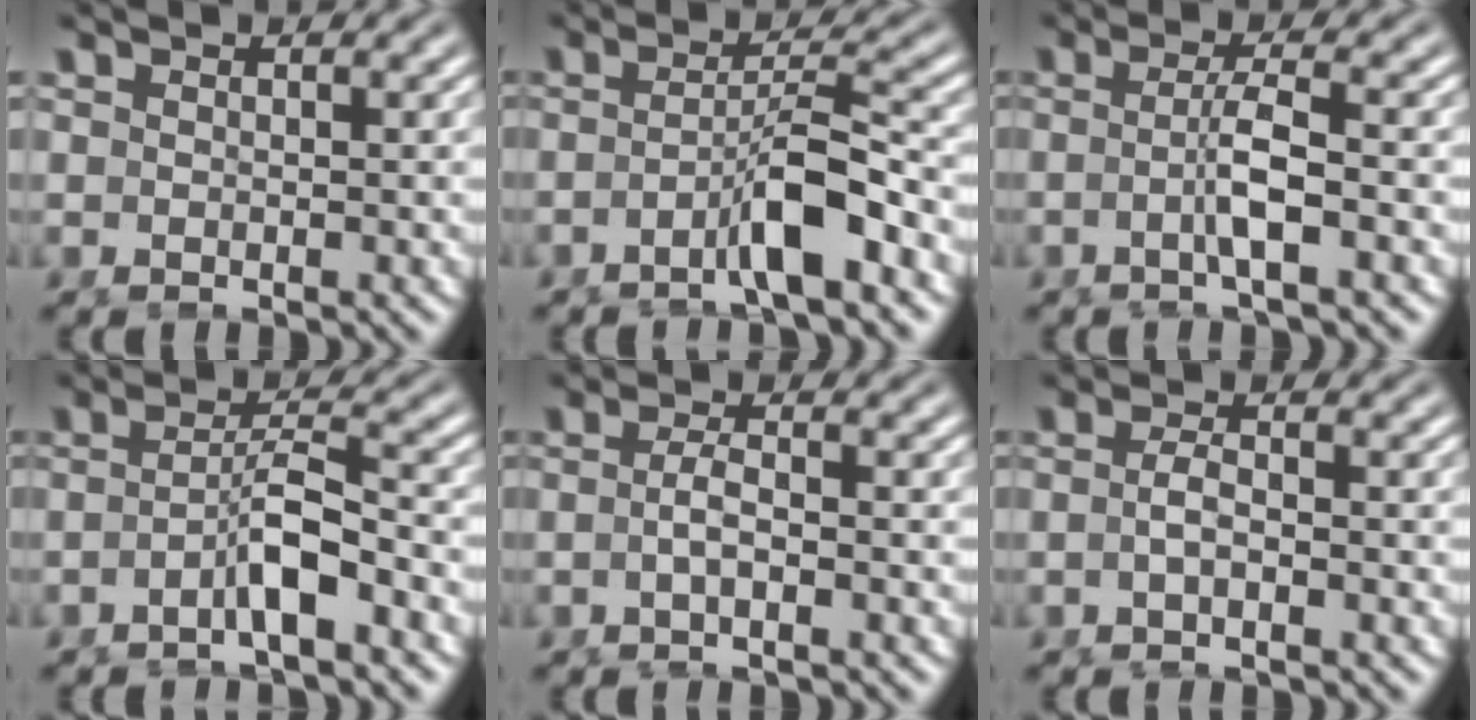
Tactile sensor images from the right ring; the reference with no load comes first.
{"total": 3.7, "force": [-2.0, -0.4, 3.1], "torque": [-0.046, -0.007, -0.030]}
{"total": 2.9, "force": [-0.9, -0.6, 2.7], "torque": [-0.046, -0.005, -0.014]}
{"total": 3.2, "force": [-1.8, -0.1, 2.6], "torque": [-0.042, -0.010, -0.026]}
{"total": 1.9, "force": [-1.0, -0.4, 1.6], "torque": [-0.037, -0.011, -0.014]}
{"total": 1.7, "force": [-1.0, -0.3, 1.3], "torque": [-0.032, -0.011, -0.013]}